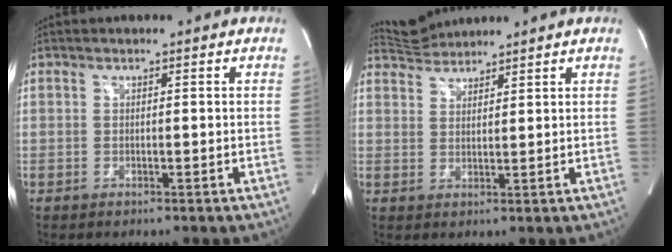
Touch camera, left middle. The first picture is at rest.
{"total": 3.9, "force": [3.8, 0.0, -0.6], "torque": [0.000, 0.012, 0.078]}